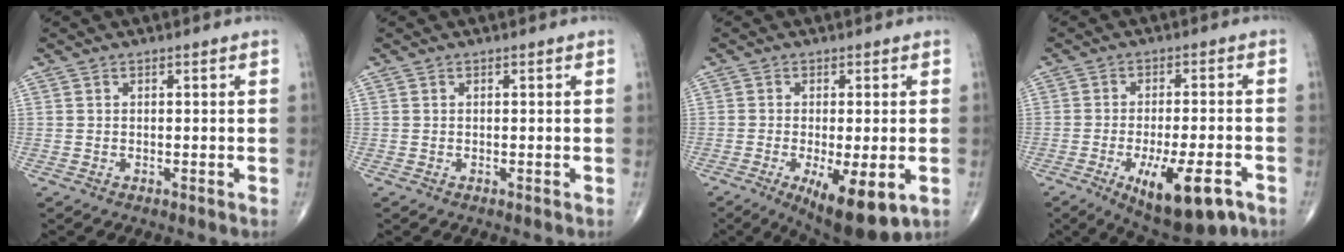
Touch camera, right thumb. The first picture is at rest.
{"total": 0.0}
{"total": 11.4, "force": [-4.1, 3.6, 10.1], "torque": [-0.156, -0.019, -0.055]}
{"total": 13.8, "force": [-6.4, 4.6, 11.3], "torque": [-0.168, 0.010, -0.087]}